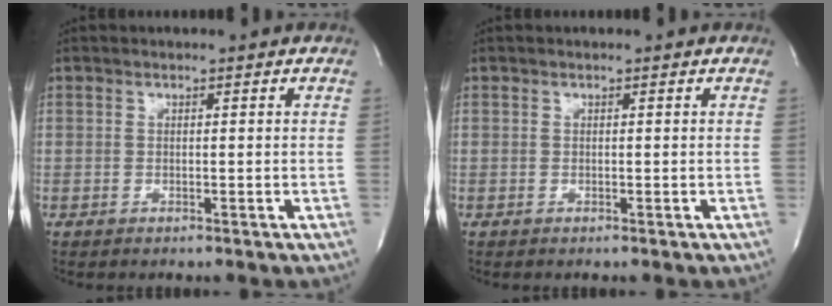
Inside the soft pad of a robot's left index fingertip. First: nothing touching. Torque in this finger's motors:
{"motor_torque": [-0.13, 0.14, 0.00, 0.00]}